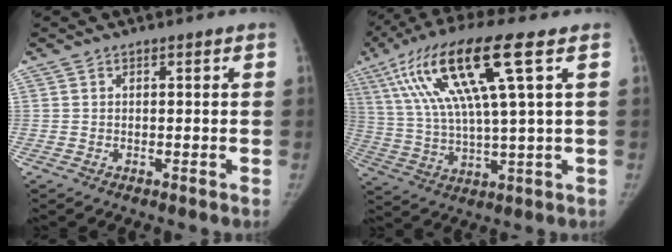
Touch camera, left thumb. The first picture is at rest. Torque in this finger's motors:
{"motor_torque": [0.55, 0.48, 1.39, -1.39, 0.40]}